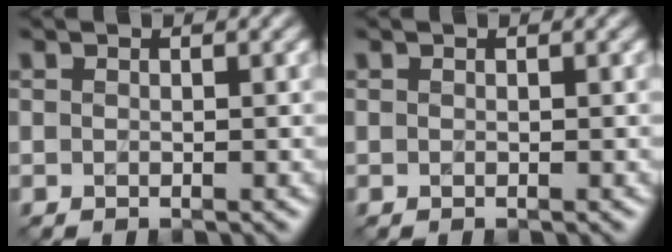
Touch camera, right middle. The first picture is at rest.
{"total": 0.0}